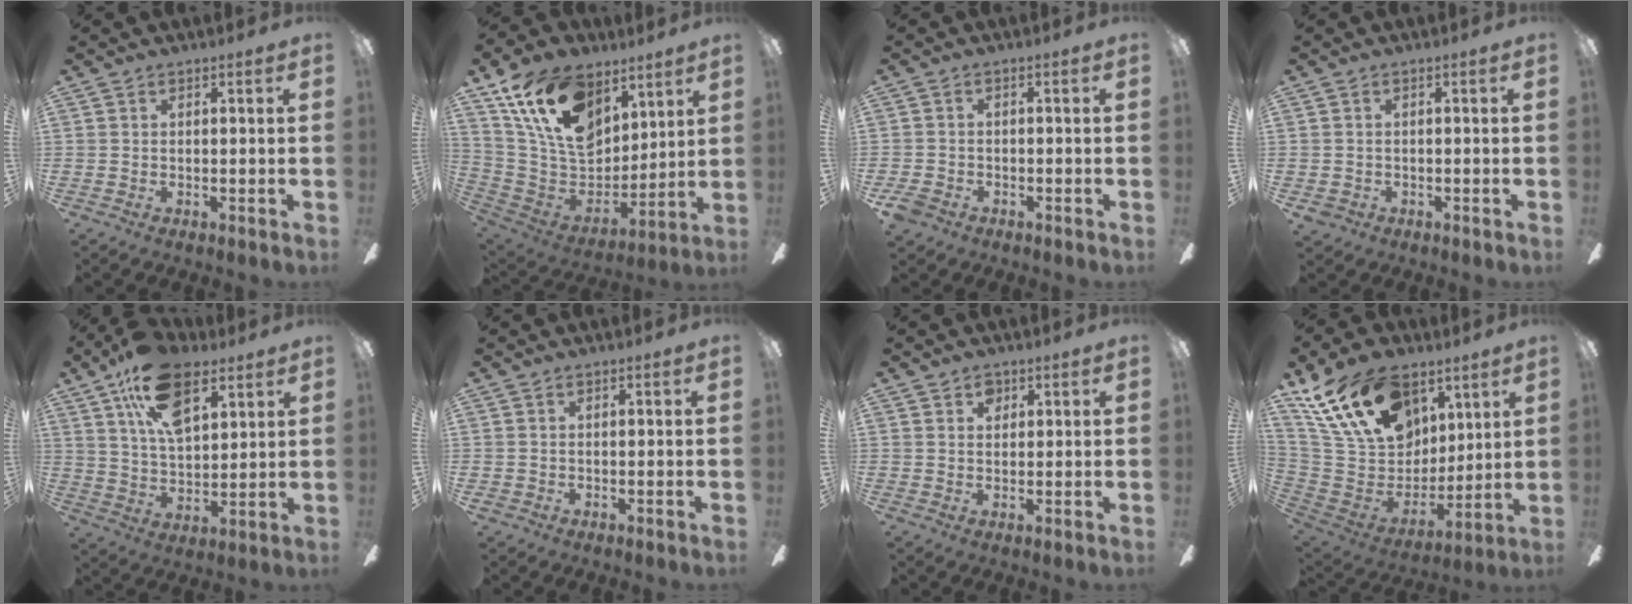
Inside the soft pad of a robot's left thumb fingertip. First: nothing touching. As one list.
[{"total": 21.0, "force": [11.5, 13.2, 11.4], "torque": [-0.217, -0.044, 0.215]}, {"total": 3.4, "force": [-2.2, 2.2, 1.4], "torque": [-0.039, 0.007, -0.046]}, {"total": 1.6, "force": [-0.6, 1.4, 0.5], "torque": [-0.011, 0.003, -0.014]}, {"total": 17.4, "force": [9.7, 9.3, 11.1], "torque": [-0.189, -0.020, 0.173]}, {"total": 0.6, "force": [0.0, 0.6, 0.2], "torque": [-0.005, 0.004, -0.003]}, {"total": 2.7, "force": [1.5, 1.9, 1.1], "torque": [0.000, -0.005, 0.022]}, {"total": 24.2, "force": [13.5, 15.2, 13.1], "torque": [-0.246, -0.051, 0.250]}]